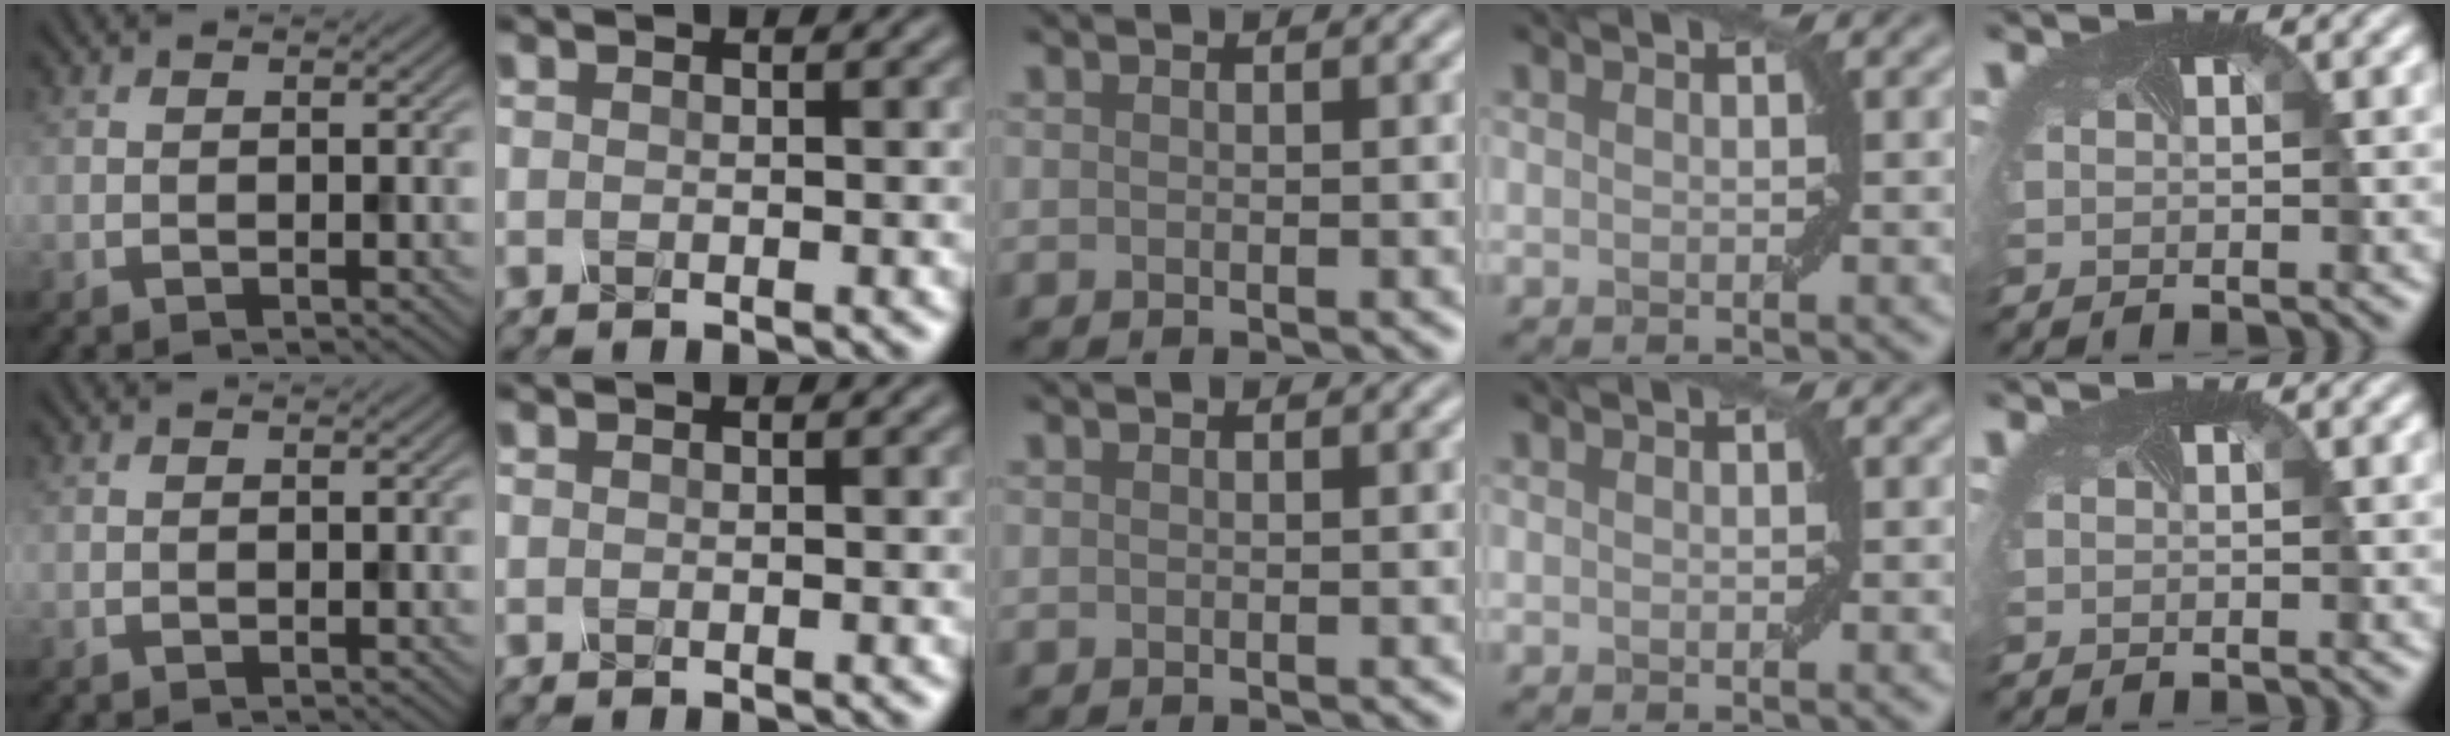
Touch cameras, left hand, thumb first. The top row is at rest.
{}